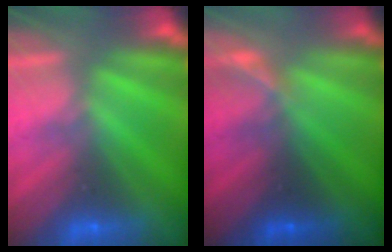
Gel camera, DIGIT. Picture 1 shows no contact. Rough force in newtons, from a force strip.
{"total": 1.3}